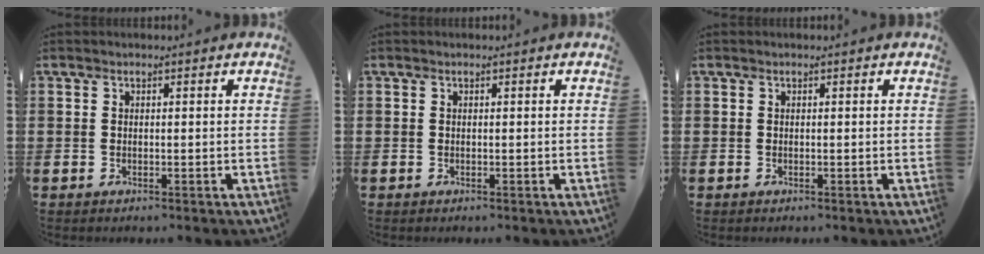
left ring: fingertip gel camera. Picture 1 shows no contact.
{"total": 0.0}
{"total": 0.0}